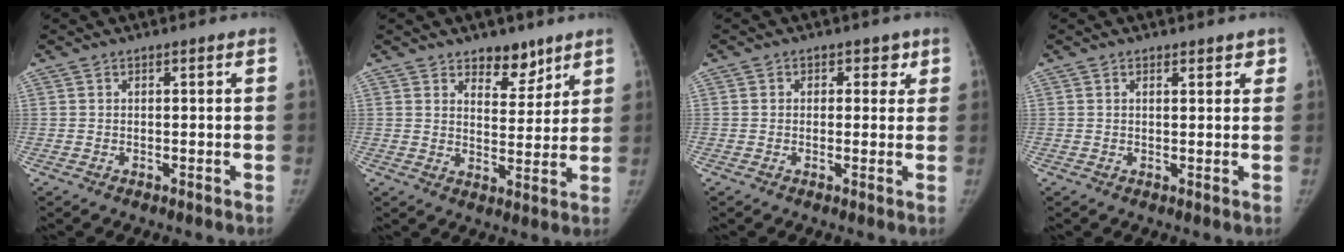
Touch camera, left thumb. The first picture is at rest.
{"total": 7.0, "force": [5.0, 3.8, 3.0], "torque": [-0.006, -0.034, 0.079]}
{"total": 3.1, "force": [1.1, 2.7, 1.2], "torque": [0.019, 0.000, 0.006]}
{"total": 2.1, "force": [1.3, 1.1, 1.1], "torque": [0.000, -0.005, 0.014]}